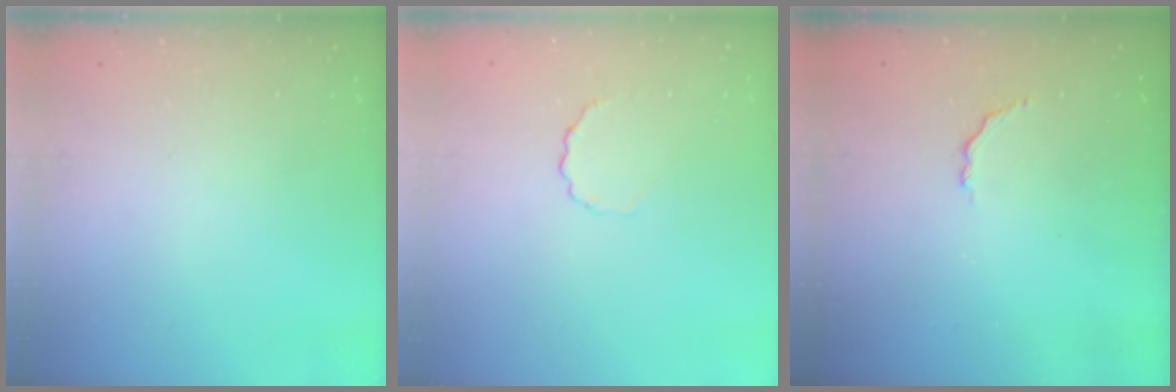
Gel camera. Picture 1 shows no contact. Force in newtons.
{"total": 2.7, "press": 2.5, "slide": 1.0}
{"total": 2.6, "press": 2.4, "slide": 1.0}